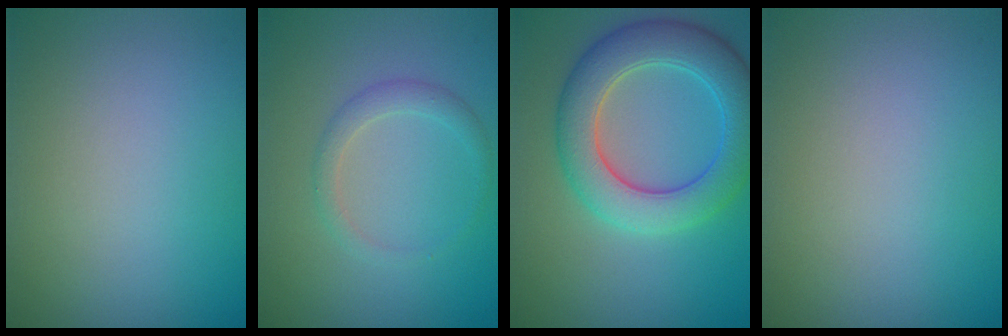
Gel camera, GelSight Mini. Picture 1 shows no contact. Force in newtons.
{"total": 1.6, "press": 1.6, "slide": 0.1}
{"total": 6.8, "press": 6.8, "slide": 0.3}
{"total": 0.0}